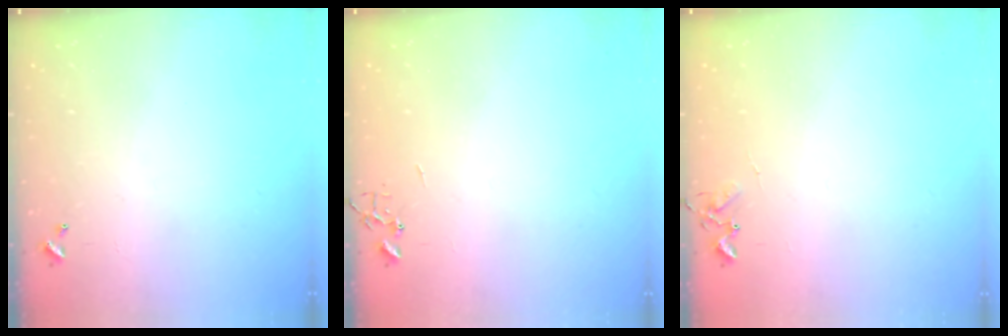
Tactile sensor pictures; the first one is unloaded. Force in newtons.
{"total": 0.0}
{"total": 4.5, "press": 4.5, "slide": 0.5}